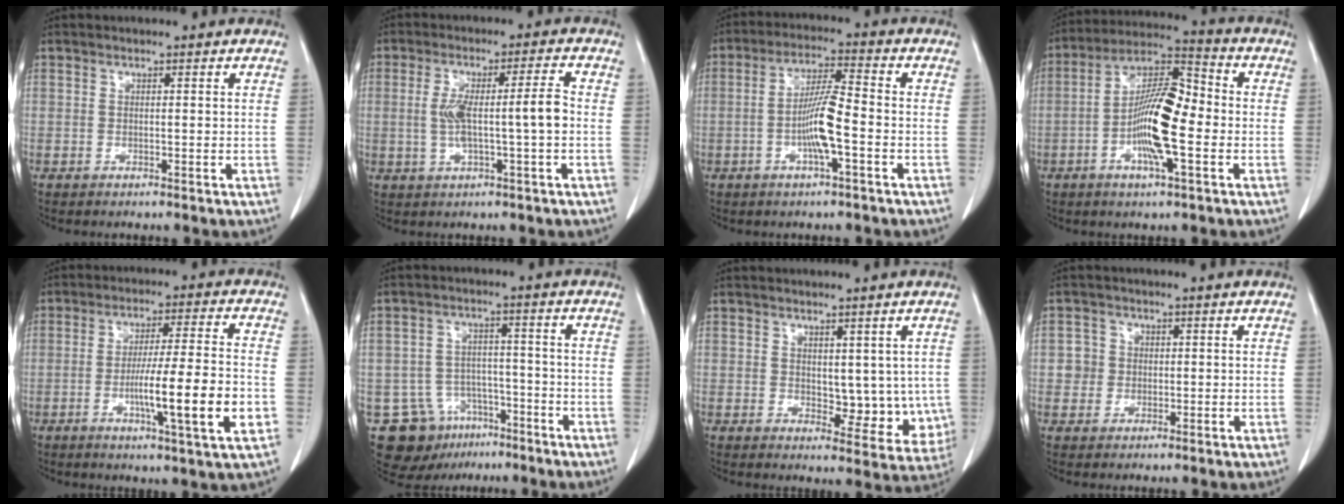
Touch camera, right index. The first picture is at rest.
{"total": 7.7, "force": [-0.4, 0.4, 7.7], "torque": [-0.142, 0.017, -0.002]}
{"total": 7.6, "force": [-1.9, 0.6, 7.4], "torque": [-0.146, 0.007, -0.038]}
{"total": 13.1, "force": [-2.5, 2.8, 12.5], "torque": [-0.231, 0.014, -0.048]}
{"total": 13.0, "force": [-3.4, -0.1, 12.6], "torque": [-0.205, -0.007, -0.056]}
{"total": 10.7, "force": [-6.4, 8.0, 3.0], "torque": [-0.051, 0.025, -0.092]}
{"total": 7.3, "force": [0.7, 4.4, 5.8], "torque": [-0.046, -0.008, 0.022]}
{"total": 2.9, "force": [0.1, 2.9, 0.3], "torque": [0.006, 0.011, 0.004]}